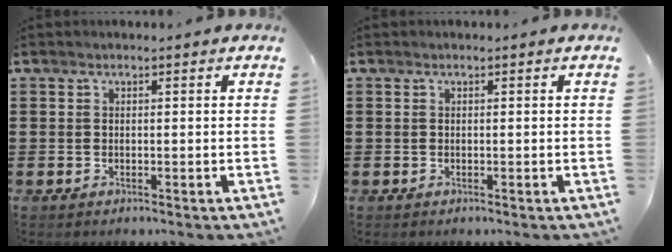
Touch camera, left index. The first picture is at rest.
{"total": 0.0}